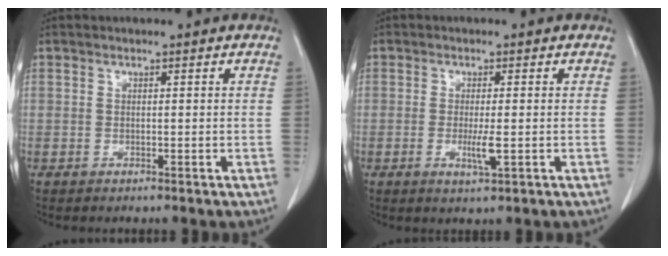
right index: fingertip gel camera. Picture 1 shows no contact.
{"total": 3.0, "force": [-0.6, 0.2, 2.9], "torque": [-0.053, -0.005, -0.008]}